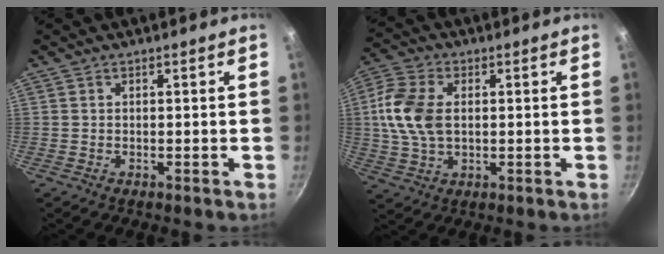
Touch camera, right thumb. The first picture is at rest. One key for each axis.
{"total": 11.1, "fx": 1.0, "fy": 7.1, "fz": 8.5, "tx": -0.167, "ty": 0.009, "tz": 0.012}